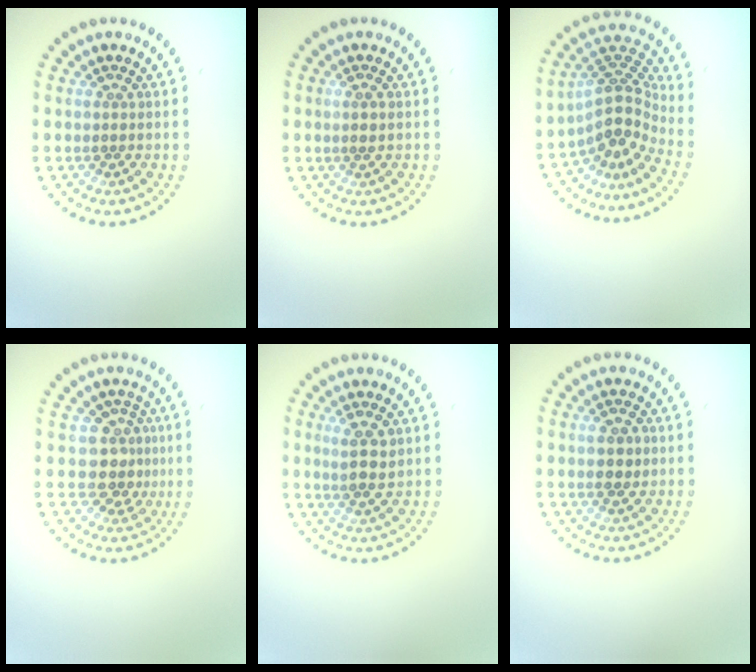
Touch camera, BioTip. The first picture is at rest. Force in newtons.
{"total": 0.6, "press": 0.4, "slide": 0.4}
{"total": 4.4, "press": 3.0, "slide": 3.2}
{"total": 3.2, "press": 2.8, "slide": 1.6}
{"total": 2.5, "press": 2.2, "slide": 1.0}
{"total": 2.1, "press": 2.1, "slide": 0.2}